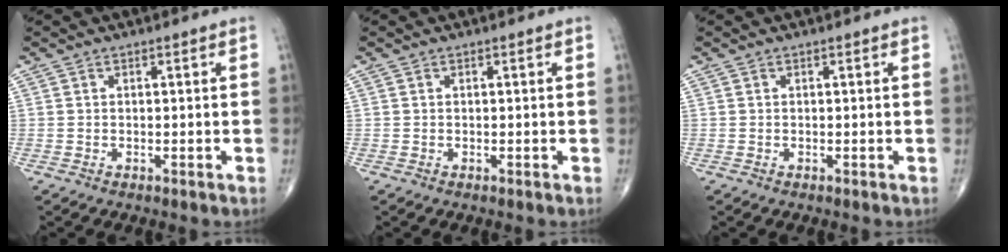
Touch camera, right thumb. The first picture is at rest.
{"total": 0.0}
{"total": 0.0}